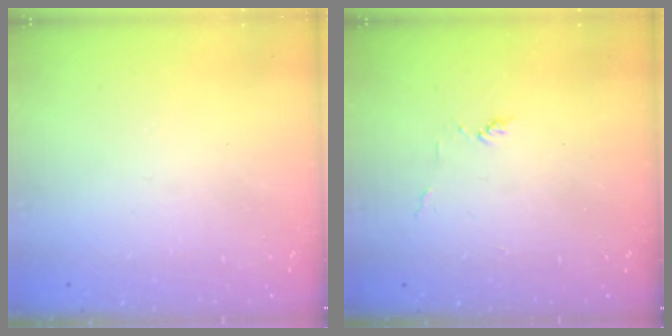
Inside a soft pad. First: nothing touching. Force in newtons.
{"total": 2.6, "press": 2.6, "slide": 0.3}